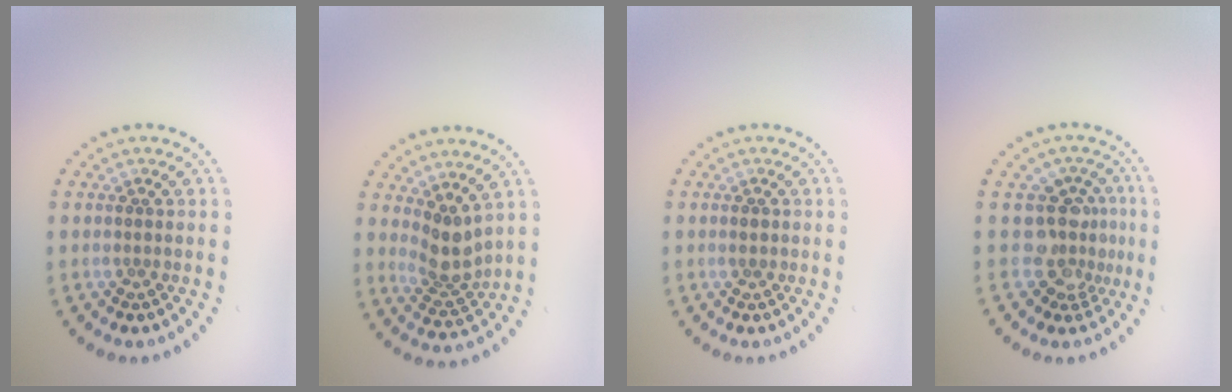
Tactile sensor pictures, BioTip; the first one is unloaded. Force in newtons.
{"total": 2.8, "press": 2.1, "slide": 1.9}
{"total": 0.8, "press": 0.8, "slide": 0.0}
{"total": 3.7, "press": 2.7, "slide": 2.5}